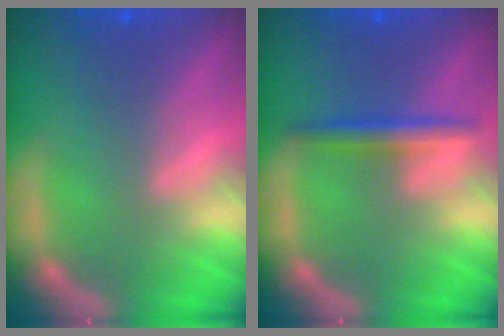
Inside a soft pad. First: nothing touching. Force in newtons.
{"total": 2.4}